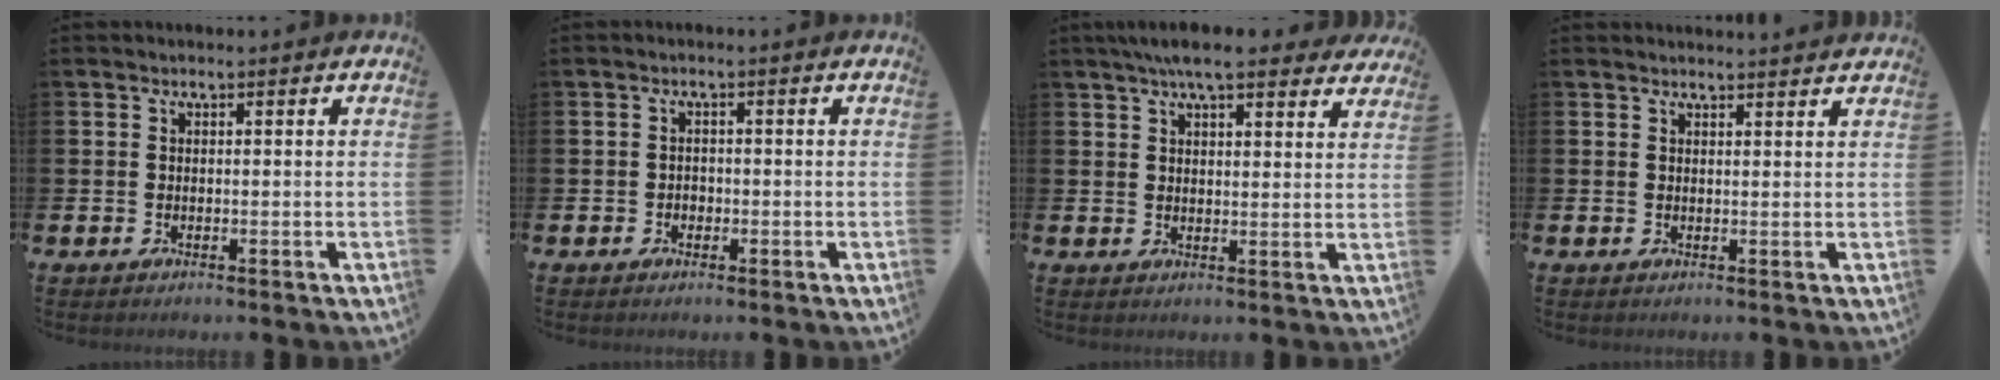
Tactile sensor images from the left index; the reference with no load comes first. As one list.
[{"total": 1.2, "force": [-0.5, 1.0, 0.2], "torque": [-0.002, 0.002, -0.012]}, {"total": 6.2, "force": [5.5, 1.2, 2.6], "torque": [-0.048, -0.019, 0.099]}, {"total": 1.7, "force": [1.6, -0.1, -0.1], "torque": [0.012, -0.014, 0.028]}]